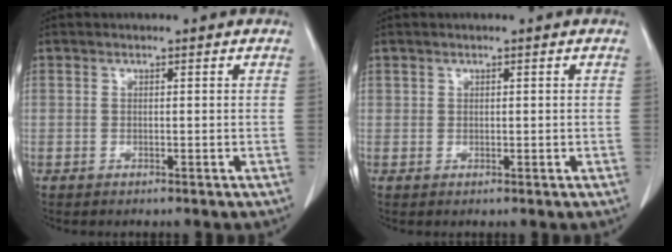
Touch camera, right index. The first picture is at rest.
{"total": 0.8, "force": [0.4, 0.6, 0.2], "torque": [0.005, -0.002, 0.006]}